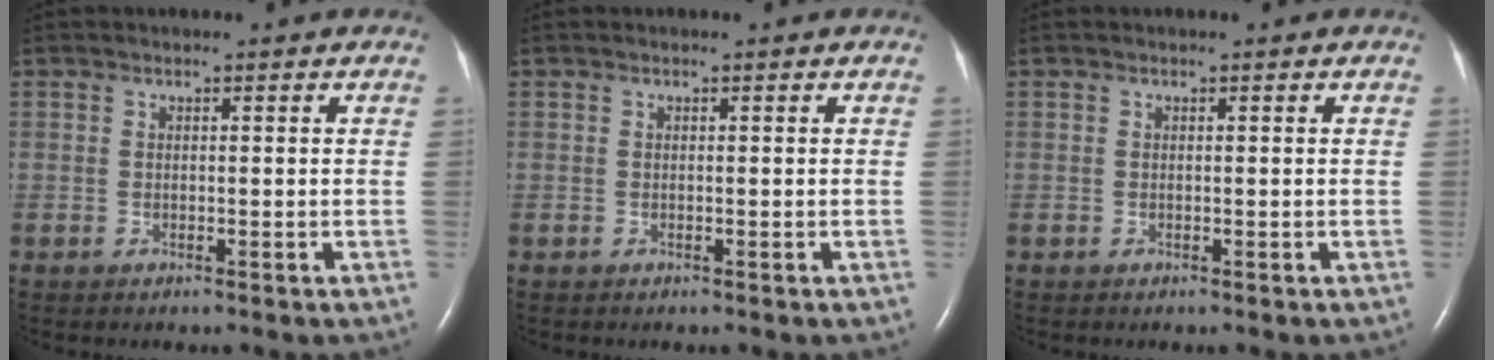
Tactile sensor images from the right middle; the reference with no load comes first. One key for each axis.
{"total": 0.0}
{"total": 0.0}